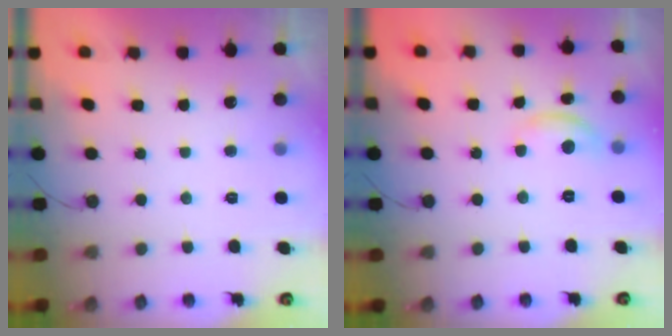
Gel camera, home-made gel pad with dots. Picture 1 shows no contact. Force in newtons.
{"total": 8.0, "press": 8.0, "slide": 0.2}